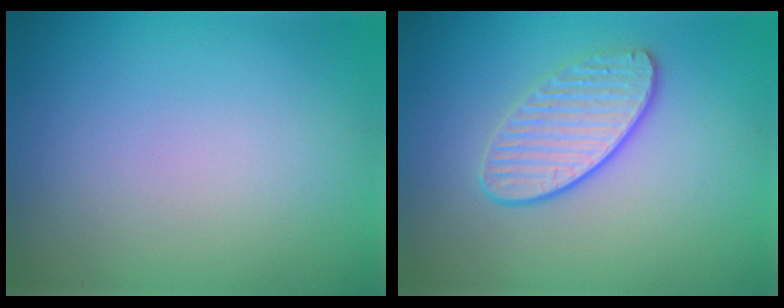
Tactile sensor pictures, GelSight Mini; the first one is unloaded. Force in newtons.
{"total": 3.5, "press": 3.2, "slide": 1.3}